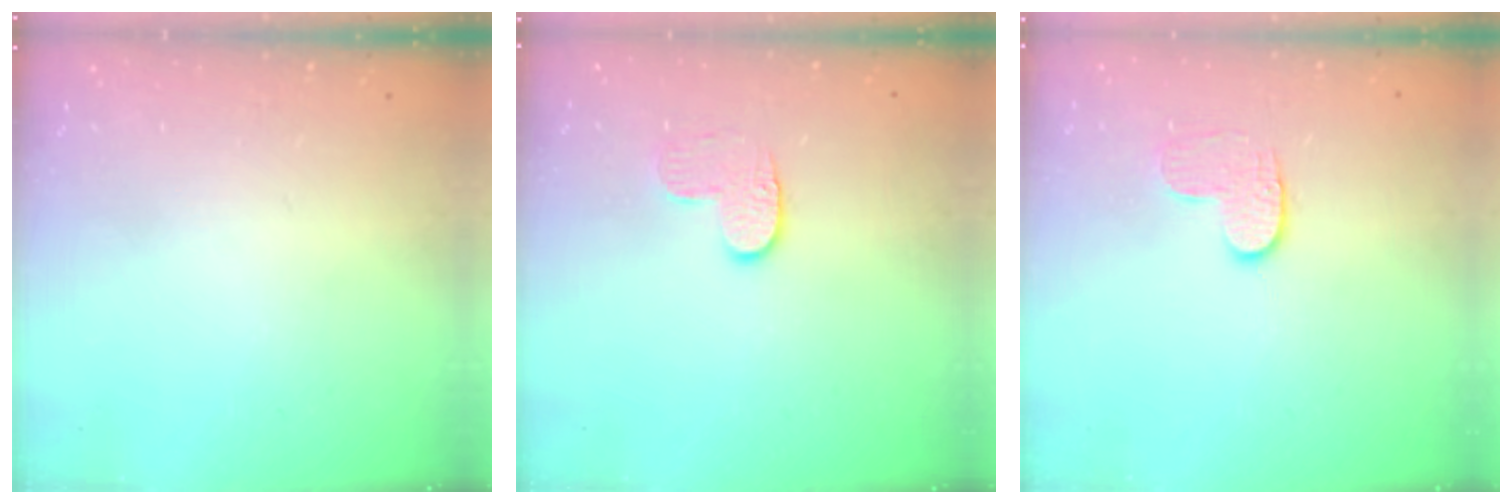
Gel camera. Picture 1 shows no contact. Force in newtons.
{"total": 6.7, "press": 6.7, "slide": 0.5}
{"total": 5.7, "press": 5.7, "slide": 0.4}